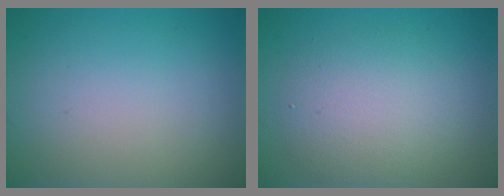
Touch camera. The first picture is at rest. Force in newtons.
{"total": 4.6, "press": 4.5, "slide": 0.1}